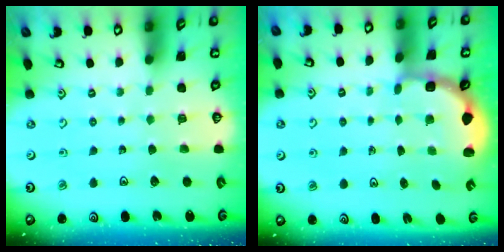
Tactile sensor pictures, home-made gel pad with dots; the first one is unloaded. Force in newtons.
{"total": 2.9, "press": 2.5, "slide": 1.4}